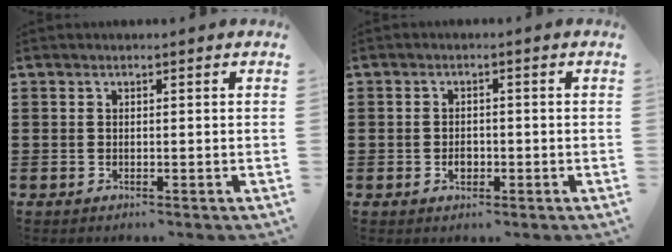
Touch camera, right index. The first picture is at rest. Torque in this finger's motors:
{"motor_torque": [1.02, 1.12, 0.00, -0.13]}